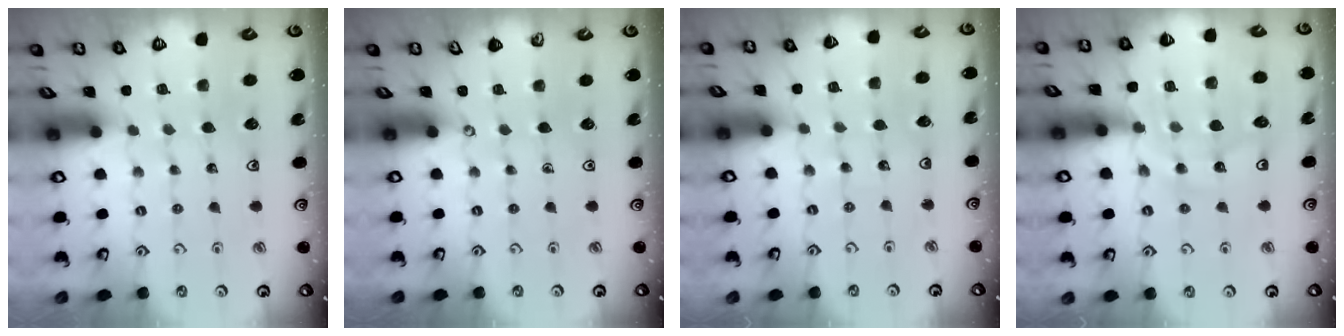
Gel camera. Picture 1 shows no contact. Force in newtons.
{"total": 0.0}
{"total": 2.7, "press": 2.6, "slide": 0.3}
{"total": 12.9, "press": 12.4, "slide": 3.3}